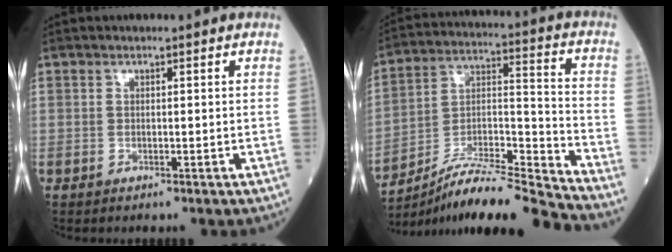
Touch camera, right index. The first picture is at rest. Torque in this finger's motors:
{"motor_torque": [0.69, -1.10, 0.07, 0.00]}